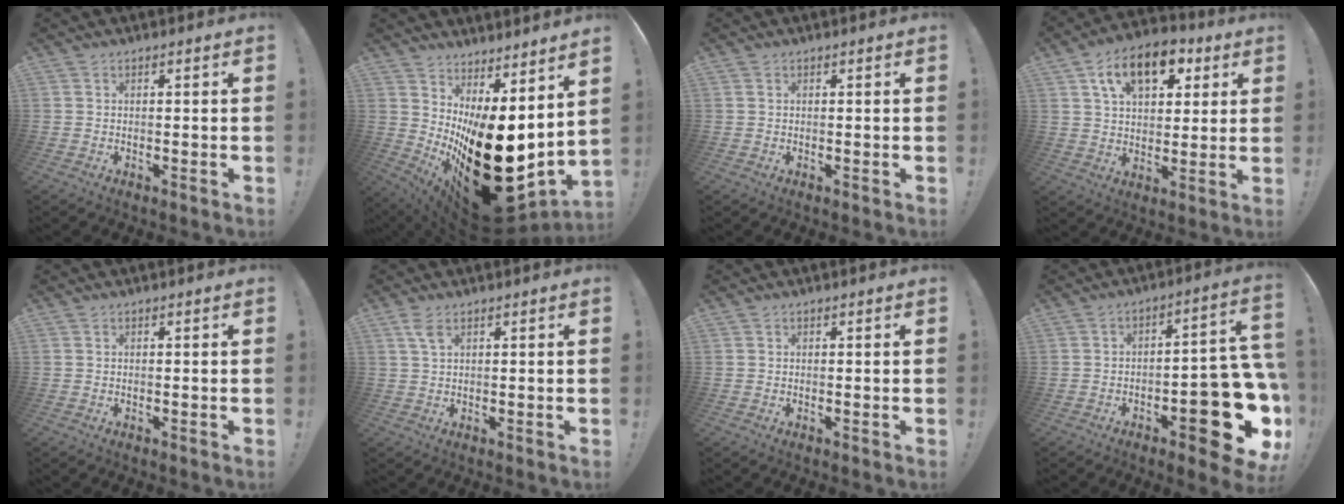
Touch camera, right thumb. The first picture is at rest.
{"total": 24.9, "force": [-5.5, 12.2, 21.0], "torque": [-0.302, -0.002, -0.055]}
{"total": 0.5, "force": [0.2, 0.4, 0.2], "torque": [-0.009, 0.005, 0.006]}
{"total": 14.4, "force": [6.5, 9.1, 9.1], "torque": [-0.143, -0.013, 0.118]}
{"total": 0.0}
{"total": 3.5, "force": [1.7, 1.3, 2.8], "torque": [-0.049, -0.004, 0.030]}
{"total": 0.0}
{"total": 19.7, "force": [-7.9, 7.3, 16.5], "torque": [-0.175, 0.040, -0.111]}